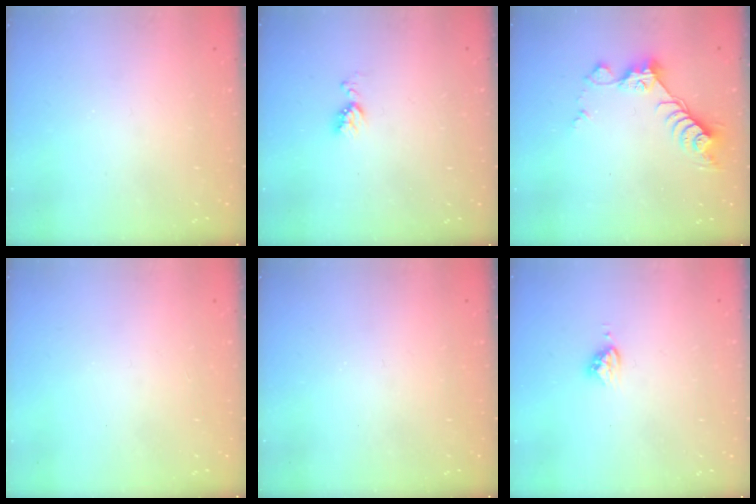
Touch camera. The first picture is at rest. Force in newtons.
{"total": 4.9, "press": 4.8, "slide": 0.5}
{"total": 8.7, "press": 8.7, "slide": 0.5}
{"total": 0.0}
{"total": 0.0}
{"total": 5.0, "press": 4.9, "slide": 0.5}